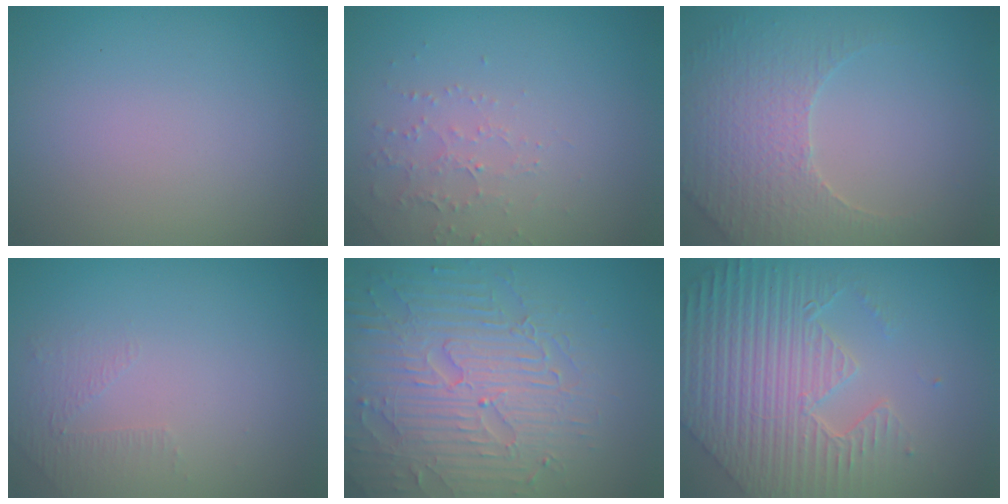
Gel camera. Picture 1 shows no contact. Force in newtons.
{"total": 1.9, "press": 1.8, "slide": 0.6}
{"total": 3.8, "press": 3.7, "slide": 1.0}
{"total": 1.1, "press": 0.6, "slide": 1.0}
{"total": 7.3, "press": 5.8, "slide": 4.4}
{"total": 8.0, "press": 5.9, "slide": 5.4}